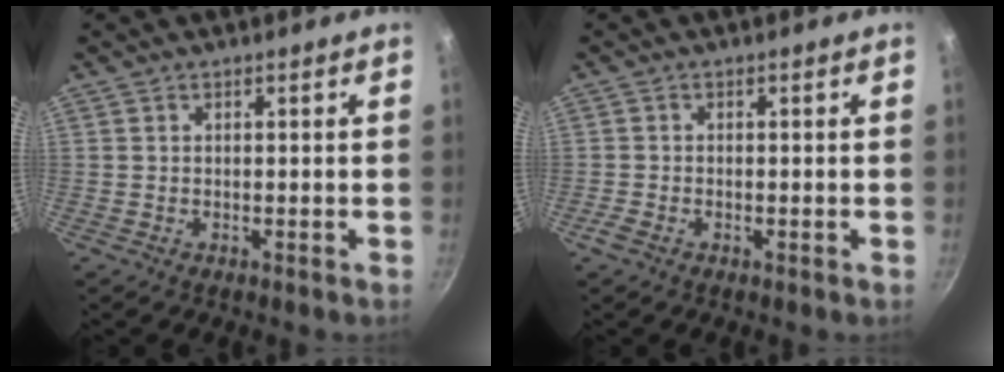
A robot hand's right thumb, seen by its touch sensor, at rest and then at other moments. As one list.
[{"total": 1.8, "force": [-0.9, 1.0, 1.2], "torque": [-0.029, 0.003, -0.023]}]